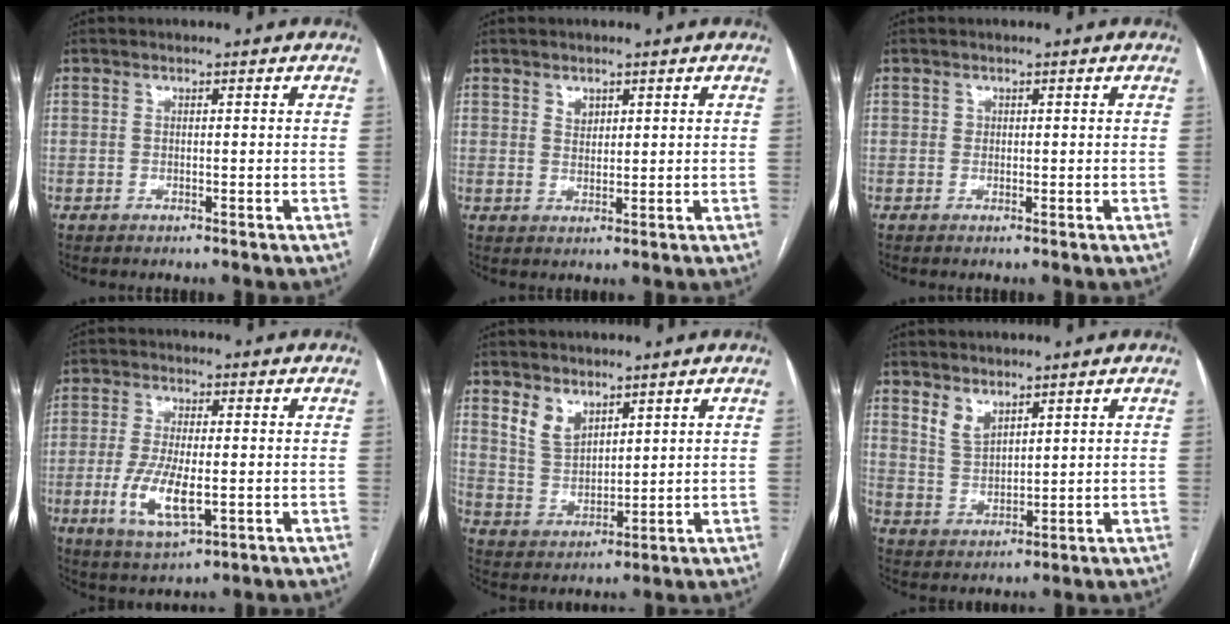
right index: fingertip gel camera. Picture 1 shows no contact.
{"total": 1.9, "force": [1.2, 1.3, 0.8], "torque": [-0.012, -0.002, 0.022]}
{"total": 0.7, "force": [0.2, 0.6, 0.1], "torque": [0.004, 0.001, 0.002]}
{"total": 8.6, "force": [-1.9, 2.7, 7.9], "torque": [-0.165, -0.015, -0.030]}
{"total": 5.6, "force": [3.7, 3.3, 2.5], "torque": [-0.055, 0.003, 0.085]}
{"total": 4.1, "force": [3.0, 2.0, 1.9], "torque": [-0.043, -0.001, 0.071]}